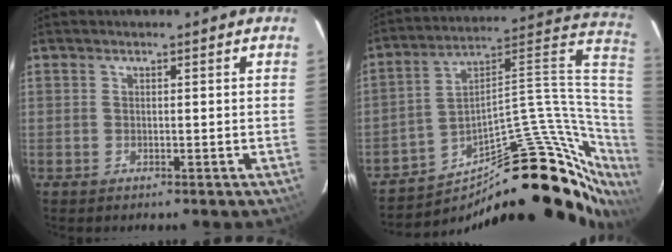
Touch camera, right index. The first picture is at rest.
{"total": 26.3, "force": [-10.8, 12.4, 20.5], "torque": [-0.248, 0.043, -0.149]}